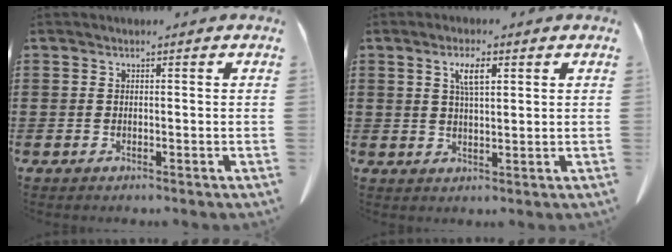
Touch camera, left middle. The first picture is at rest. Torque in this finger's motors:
{"motor_torque": [0.83, 0.69, 0.13, 0.08]}